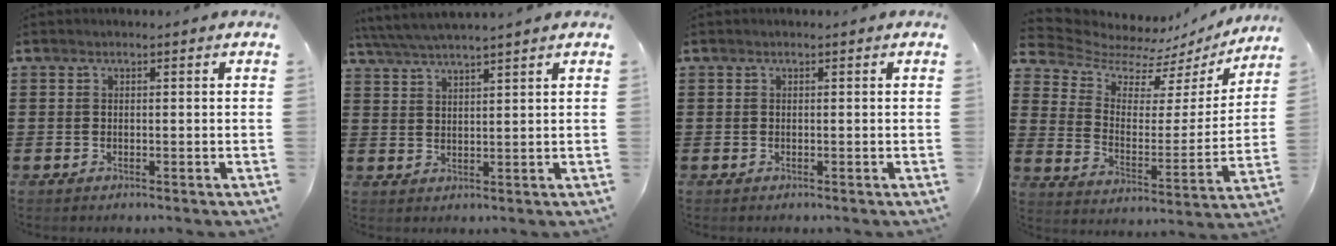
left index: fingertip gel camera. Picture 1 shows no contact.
{"total": 3.6, "force": [3.2, -0.7, 1.6], "torque": [-0.039, -0.011, 0.058]}
{"total": 0.0}
{"total": 6.5, "force": [5.6, 2.7, 1.7], "torque": [-0.060, -0.046, 0.096]}